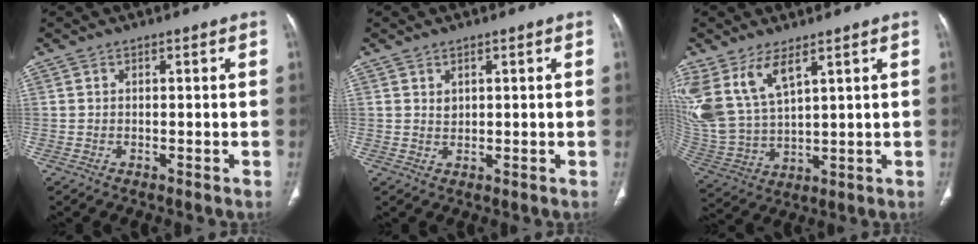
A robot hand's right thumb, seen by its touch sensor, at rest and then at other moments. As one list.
[{"total": 1.3, "force": [0.8, 0.9, 0.6], "torque": [-0.003, -0.007, 0.018]}, {"total": 12.9, "force": [7.0, 5.7, 9.2], "torque": [-0.198, -0.026, 0.162]}]